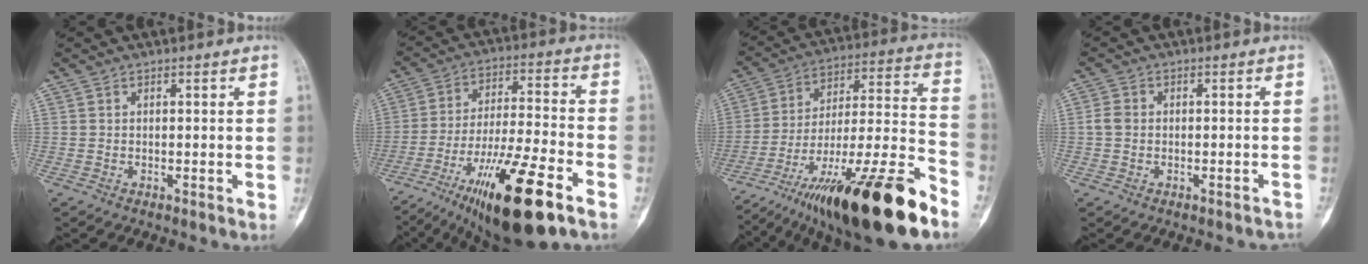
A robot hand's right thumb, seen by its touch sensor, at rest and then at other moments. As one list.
[{"total": 20.9, "force": [-11.5, 4.4, 16.9], "torque": [-0.303, 0.036, -0.194]}, {"total": 30.4, "force": [-19.5, 6.0, 22.6], "torque": [-0.316, 0.055, -0.319]}, {"total": 3.0, "force": [-1.1, 2.4, 1.4], "torque": [-0.023, 0.024, -0.015]}]